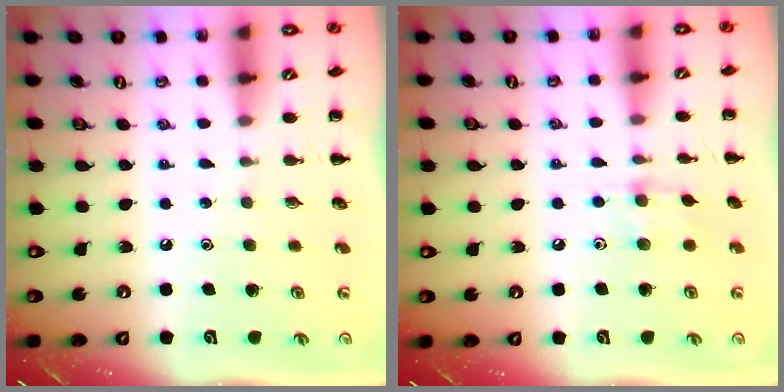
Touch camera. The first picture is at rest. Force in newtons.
{"total": 4.3, "press": 4.2, "slide": 1.2}